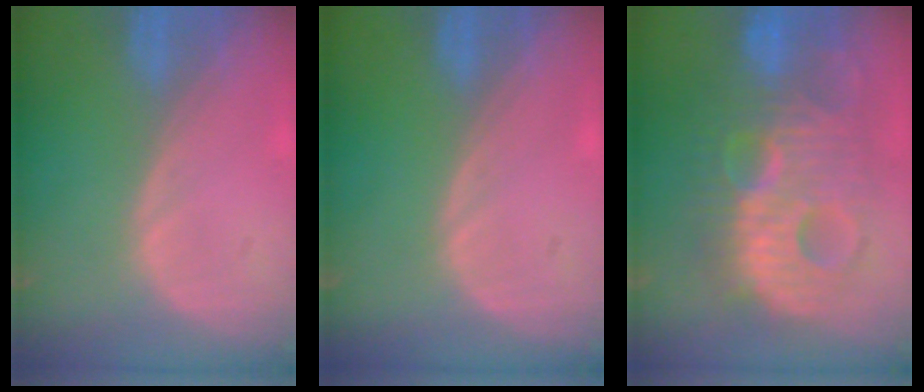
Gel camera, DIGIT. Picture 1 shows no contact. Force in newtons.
{"total": 0.0}
{"total": 13.3, "press": 13.2, "slide": 1.3}